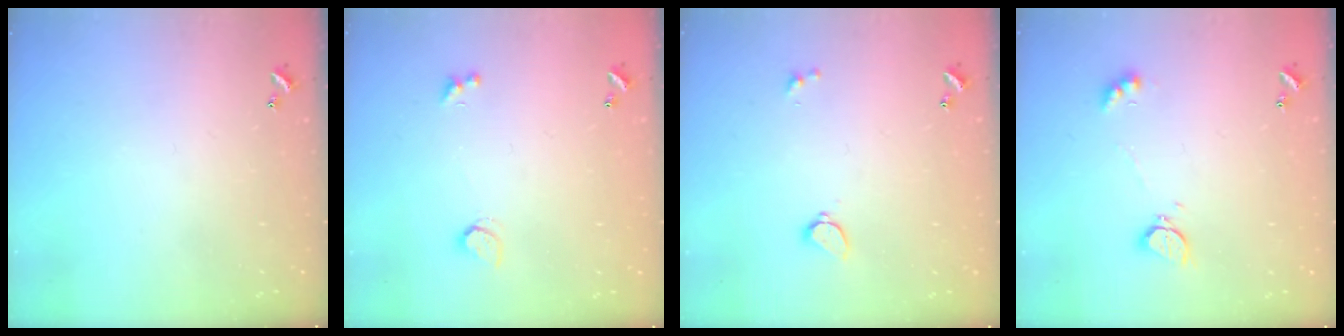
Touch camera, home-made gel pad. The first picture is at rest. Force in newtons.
{"total": 1.3, "press": 1.2, "slide": 0.4}
{"total": 1.7, "press": 1.6, "slide": 0.5}
{"total": 2.3, "press": 2.3, "slide": 0.5}